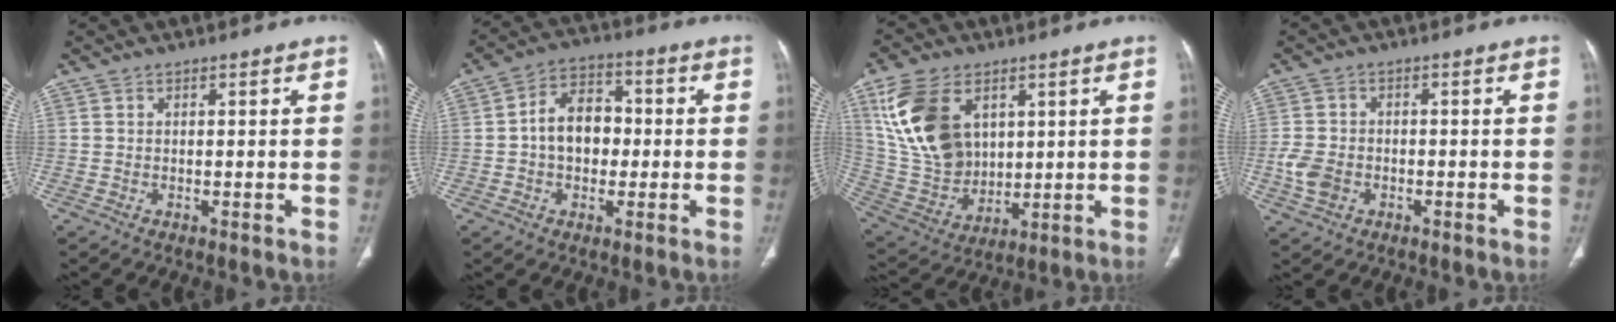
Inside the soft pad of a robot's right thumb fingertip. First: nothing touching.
{"total": 9.4, "force": [-0.4, 6.9, 6.4], "torque": [-0.073, 0.026, -0.016]}
{"total": 17.6, "force": [6.6, 11.9, 11.2], "torque": [-0.201, -0.021, 0.147]}
{"total": 5.1, "force": [-1.6, 3.9, 2.8], "torque": [-0.057, 0.010, -0.029]}